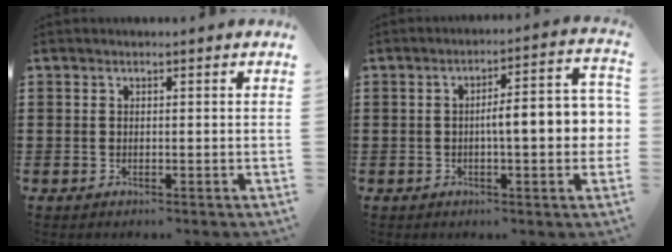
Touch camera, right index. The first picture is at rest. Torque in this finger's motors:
{"motor_torque": [1.68, -0.46, 0.49, 0.11]}